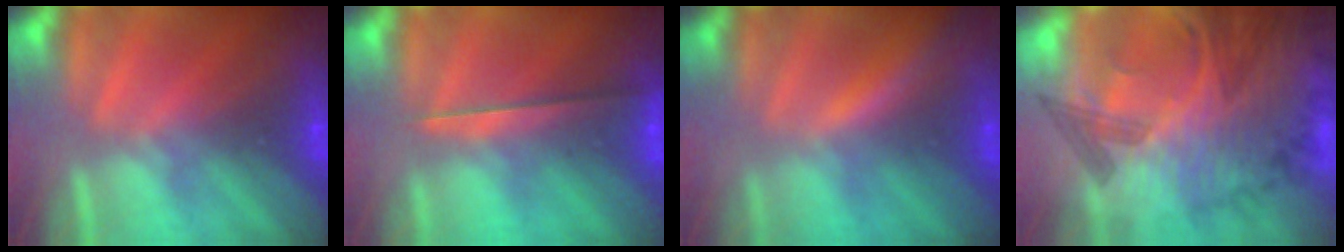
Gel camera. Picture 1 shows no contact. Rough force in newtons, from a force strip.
{"total": 2.4}
{"total": 1.7}
{"total": 7.3}